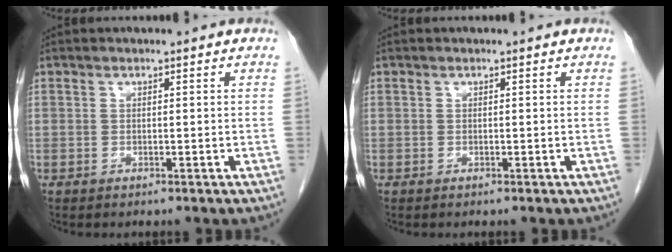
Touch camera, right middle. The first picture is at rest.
{"total": 0.0}